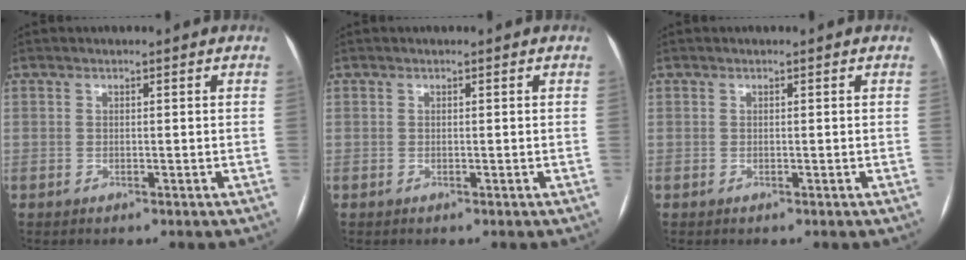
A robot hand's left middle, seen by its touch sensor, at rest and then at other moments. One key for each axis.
{"total": 0.0}
{"total": 0.0}